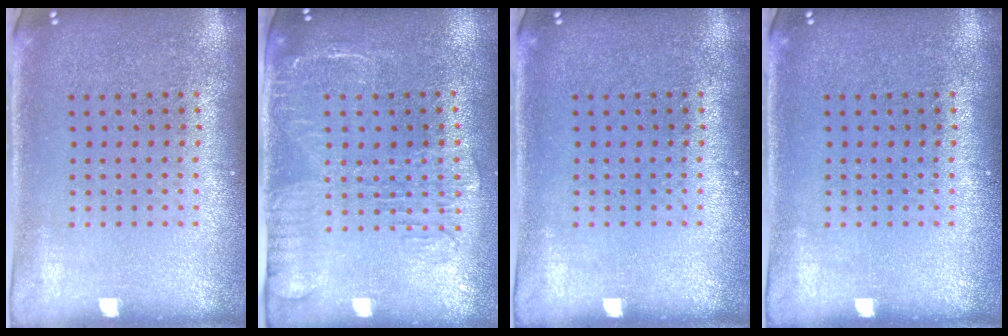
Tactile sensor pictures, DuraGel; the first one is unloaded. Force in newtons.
{"total": 1.9, "press": 1.6, "slide": 1.0}
{"total": 0.0}
{"total": 0.0}